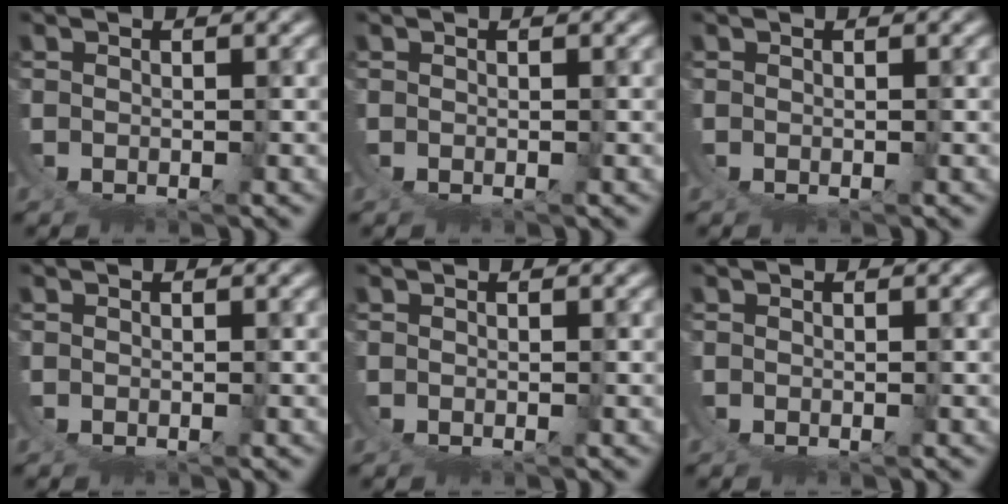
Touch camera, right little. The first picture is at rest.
{"total": 0.0}
{"total": 0.0}
{"total": 0.0}
{"total": 0.0}
{"total": 0.0}